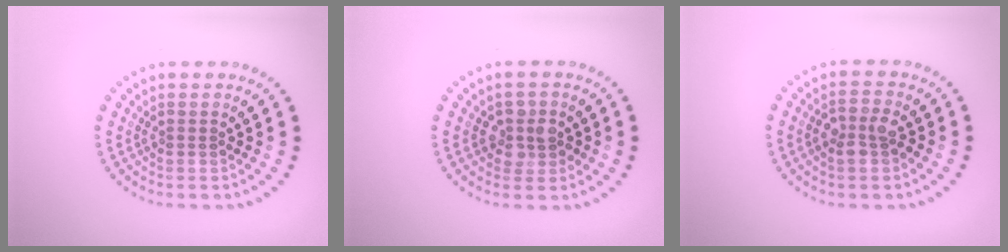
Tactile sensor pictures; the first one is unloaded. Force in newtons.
{"total": 2.3, "press": 2.1, "slide": 1.0}
{"total": 2.4, "press": 2.4, "slide": 0.6}